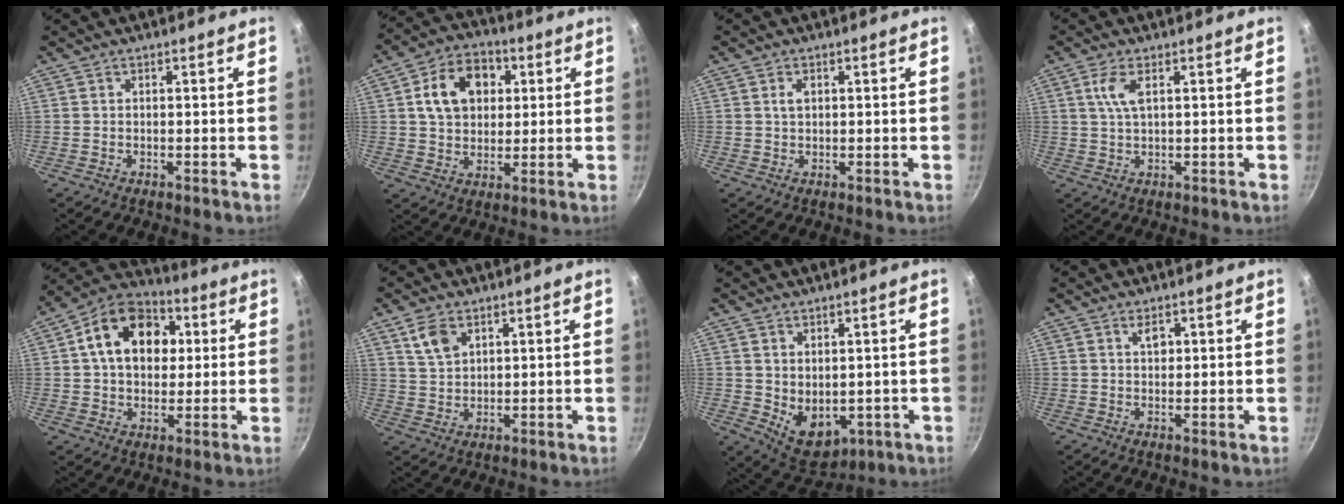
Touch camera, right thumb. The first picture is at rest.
{"total": 12.8, "force": [3.4, 9.6, 7.7], "torque": [-0.100, 0.011, 0.048]}
{"total": 1.8, "force": [0.6, 1.2, 1.3], "torque": [-0.018, 0.001, 0.010]}
{"total": 4.3, "force": [1.4, 1.7, 3.7], "torque": [-0.081, 0.002, 0.031]}
{"total": 16.6, "force": [3.6, 12.0, 10.9], "torque": [-0.146, 0.019, 0.044]}
{"total": 5.7, "force": [3.1, 3.6, 3.3], "torque": [-0.049, -0.010, 0.066]}
{"total": 7.9, "force": [0.3, 5.5, 5.7], "torque": [-0.064, -0.020, 0.029]}
{"total": 2.1, "force": [1.0, 1.2, 1.5], "torque": [-0.015, -0.007, 0.015]}